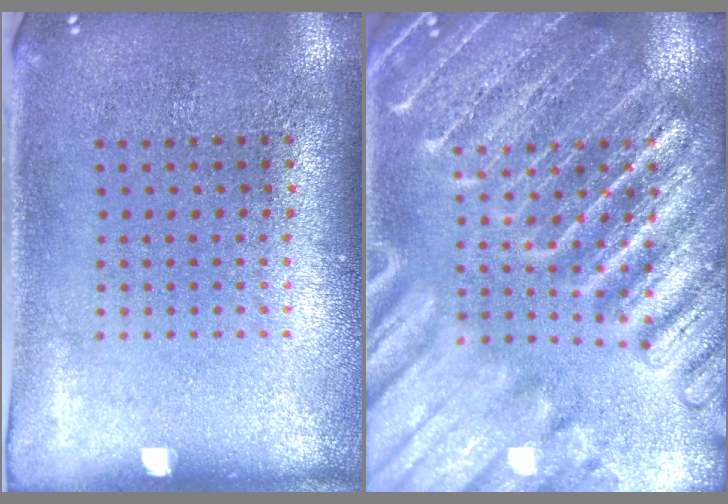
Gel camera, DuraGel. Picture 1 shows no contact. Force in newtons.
{"total": 6.2, "press": 6.2, "slide": 0.7}